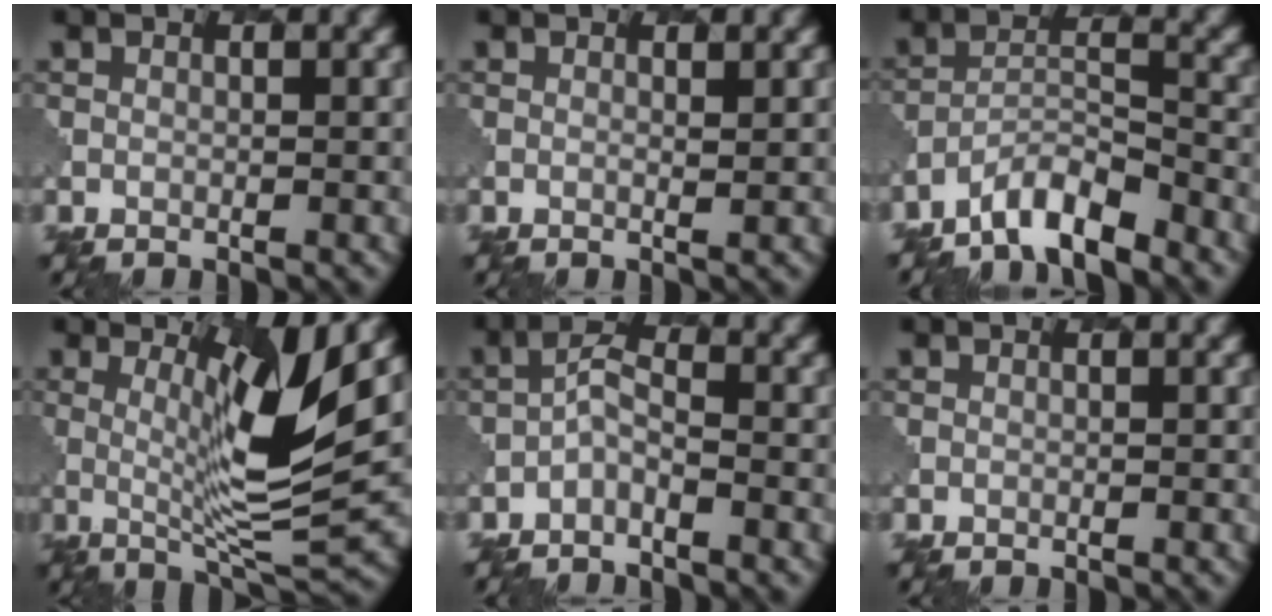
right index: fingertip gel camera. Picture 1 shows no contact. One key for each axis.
{"total": 0.8, "fx": 0.5, "fy": 0.1, "fz": 0.6, "tx": -0.009, "ty": -0.004, "tz": 0.005}
{"total": 5.1, "fx": -4.4, "fy": 1.2, "fz": 2.4, "tx": -0.039, "ty": 0.000, "tz": -0.078}
{"total": 8.2, "fx": 2.1, "fy": 1.6, "fz": 7.8, "tx": -0.124, "ty": -0.012, "tz": 0.046}
{"total": 1.6, "fx": -1.1, "fy": 0.6, "fz": 1.0, "tx": -0.023, "ty": 0.008, "tz": -0.025}
{"total": 0.0}